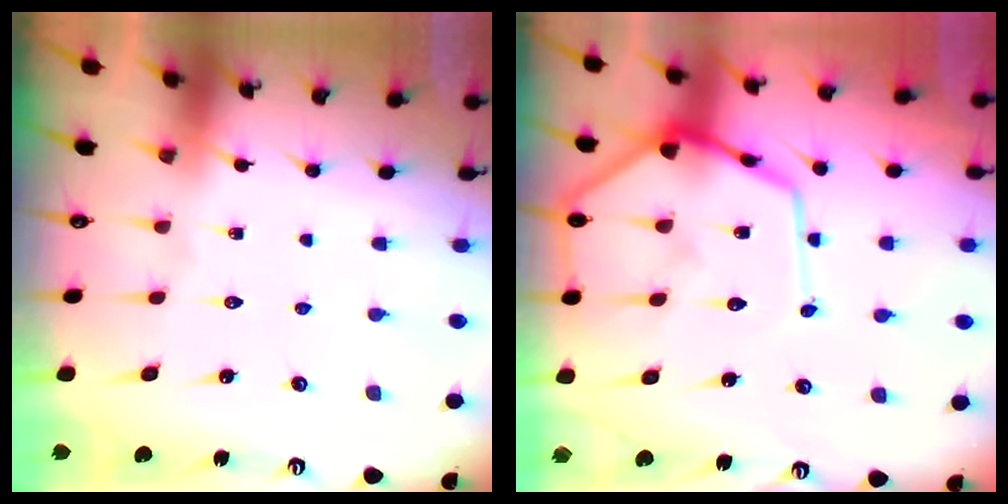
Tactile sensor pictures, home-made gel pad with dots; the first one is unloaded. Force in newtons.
{"total": 14.6, "press": 14.5, "slide": 1.4}